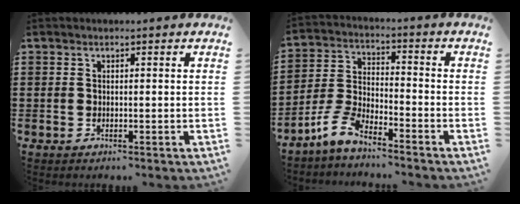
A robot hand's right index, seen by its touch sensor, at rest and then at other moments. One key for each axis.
{"total": 6.3, "fx": -5.3, "fy": 1.4, "fz": 3.1, "tx": -0.093, "ty": -0.007, "tz": -0.110}